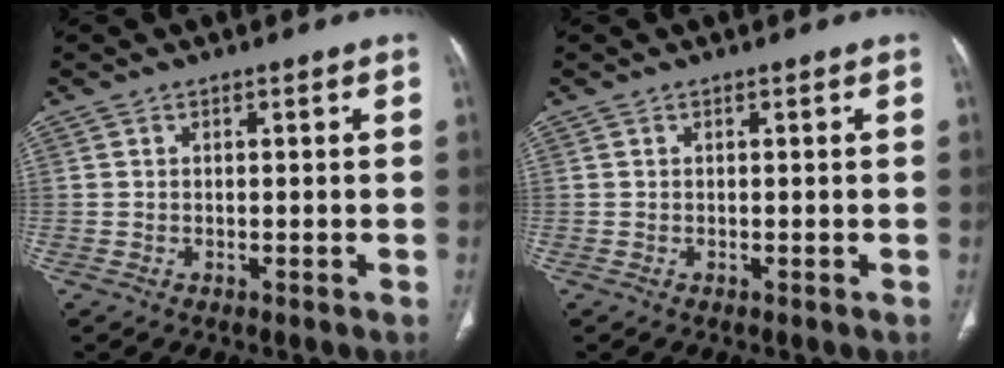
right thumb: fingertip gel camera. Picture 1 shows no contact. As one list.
[{"total": 0.0}]